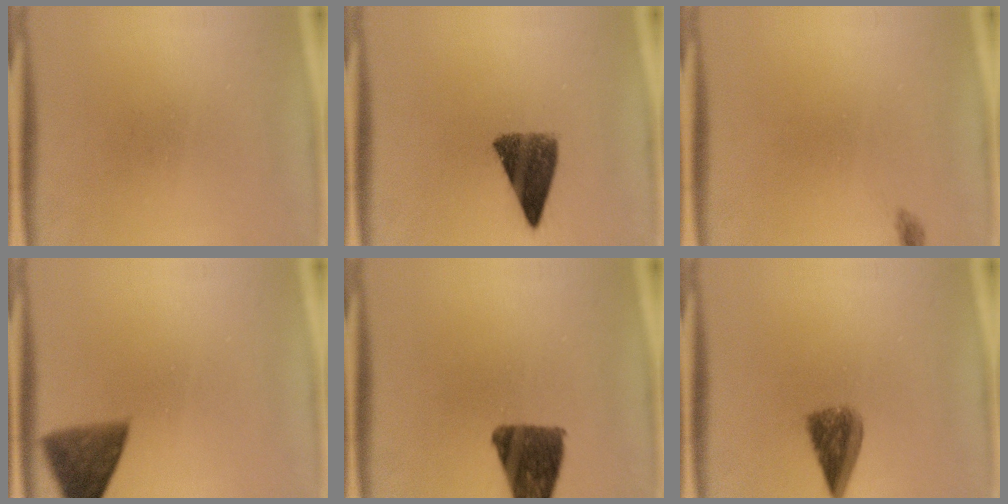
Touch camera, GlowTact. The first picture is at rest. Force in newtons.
{"total": 9.1}
{"total": 0.7}
{"total": 7.4}
{"total": 10.8}
{"total": 5.4}